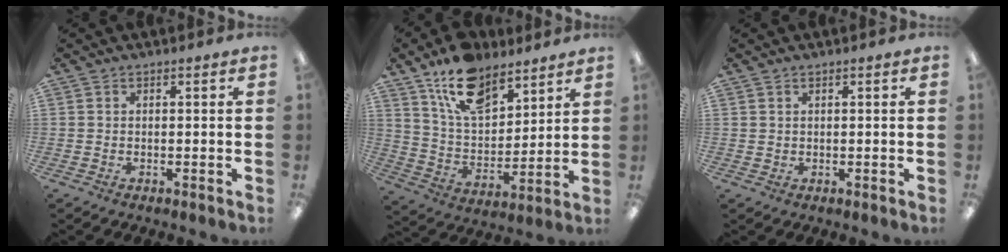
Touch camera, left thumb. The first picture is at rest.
{"total": 15.0, "force": [10.4, 7.8, 7.5], "torque": [-0.128, -0.050, 0.192]}
{"total": 0.8, "force": [0.5, 0.5, 0.0], "torque": [0.000, 0.002, 0.010]}